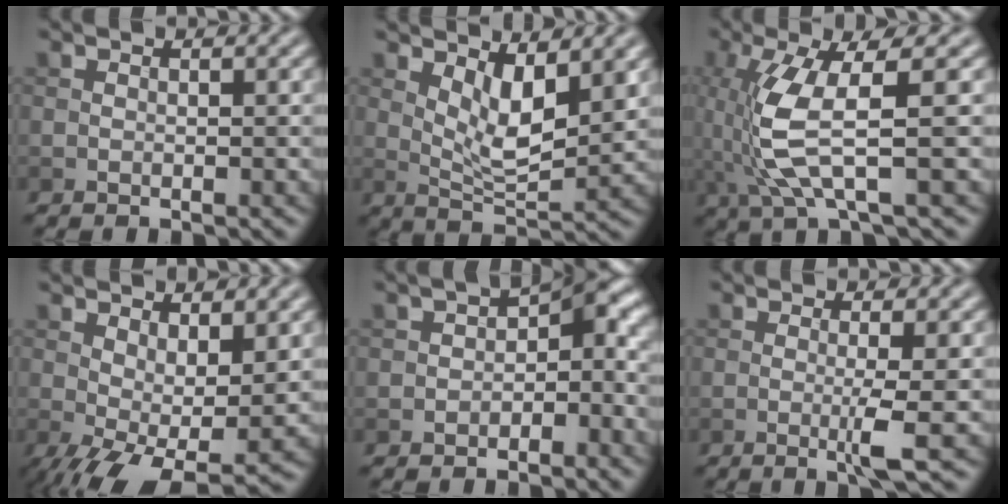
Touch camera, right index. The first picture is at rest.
{"total": 4.6, "force": [1.8, 1.7, 3.9], "torque": [-0.073, -0.011, 0.036]}
{"total": 6.6, "force": [-0.1, 1.5, 6.4], "torque": [-0.156, -0.005, 0.007]}
{"total": 7.6, "force": [-1.0, 3.1, 6.9], "torque": [-0.127, -0.014, -0.007]}
{"total": 4.7, "force": [-1.1, 2.8, 3.6], "torque": [-0.025, 0.014, -0.030]}
{"total": 2.8, "force": [-0.4, 0.2, 2.8], "torque": [-0.051, -0.009, -0.012]}